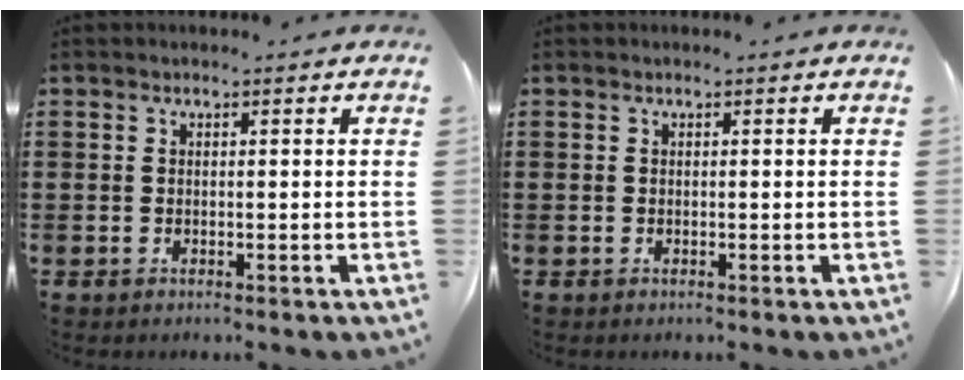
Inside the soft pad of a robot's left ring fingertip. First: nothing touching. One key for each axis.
{"total": 0.0}